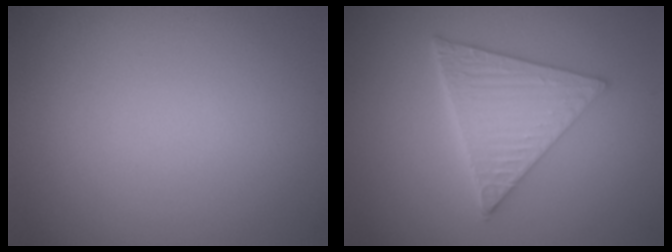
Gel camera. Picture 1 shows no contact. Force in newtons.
{"total": 5.9, "press": 4.3, "slide": 4.1}